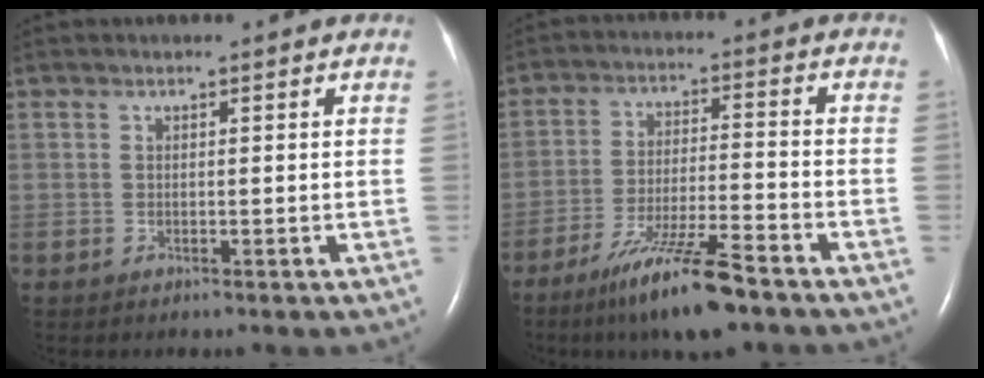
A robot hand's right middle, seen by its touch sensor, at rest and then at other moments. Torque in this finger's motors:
{"motor_torque": [1.11, -1.03, 0.32, 0.14]}